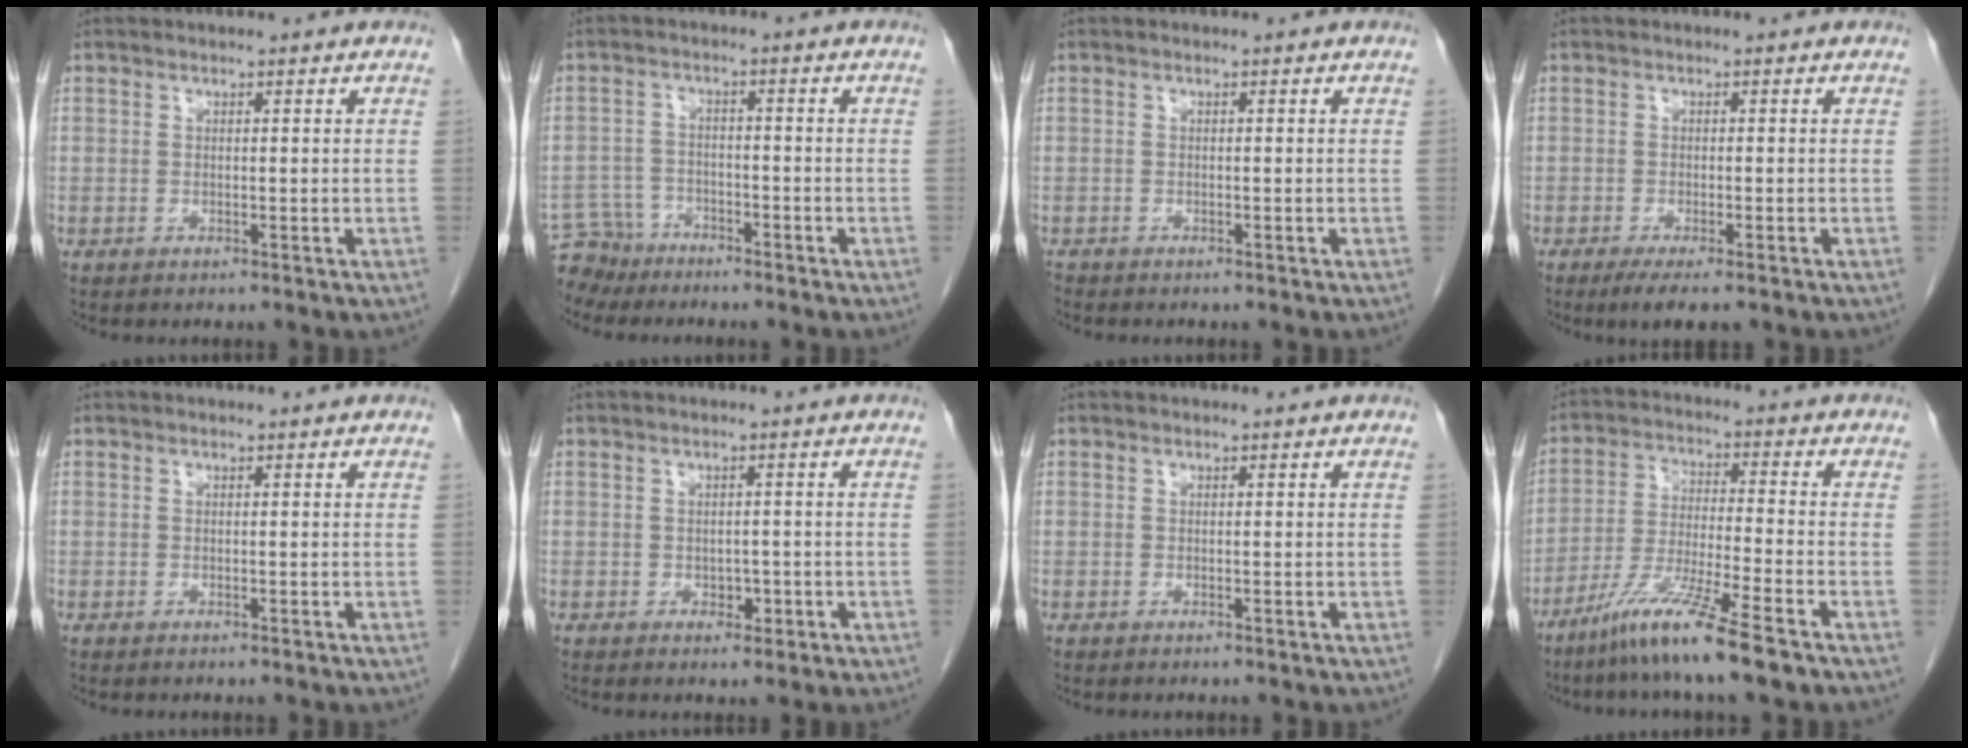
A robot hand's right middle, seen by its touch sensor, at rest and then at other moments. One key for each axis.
{"total": 5.2, "fx": -4.6, "fy": 2.5, "fz": -0.4, "tx": 0.009, "ty": -0.003, "tz": -0.085}
{"total": 0.9, "fx": -0.8, "fy": 0.3, "fz": 0.1, "tx": -0.008, "ty": -0.001, "tz": -0.015}
{"total": 4.2, "fx": -2.9, "fy": 0.7, "fz": 3.0, "tx": -0.043, "ty": -0.011, "tz": -0.042}
{"total": 0.0}
{"total": 1.8, "fx": -0.6, "fy": 1.3, "fz": 1.1, "tx": -0.013, "ty": 0.004, "tz": -0.001}
{"total": 0.0}
{"total": 9.7, "fx": -6.6, "fy": -1.1, "fz": 7.0, "tx": -0.141, "ty": -0.036, "tz": -0.131}